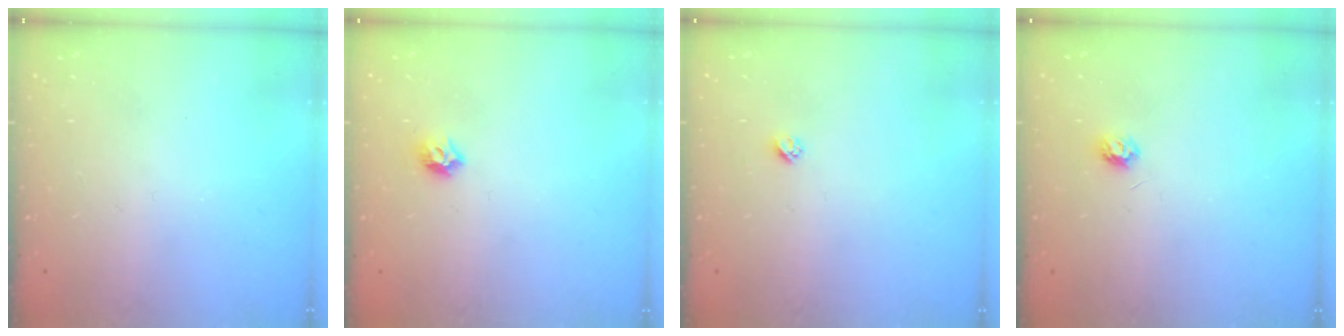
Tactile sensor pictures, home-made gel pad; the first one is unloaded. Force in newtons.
{"total": 5.5, "press": 5.4, "slide": 0.9}
{"total": 2.3, "press": 2.3, "slide": 0.2}
{"total": 4.3, "press": 4.3, "slide": 0.5}